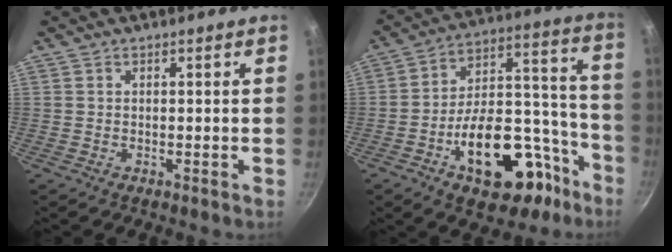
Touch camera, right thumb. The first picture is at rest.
{"total": 24.6, "force": [-11.9, 13.3, 16.9], "torque": [-0.203, 0.094, -0.166]}